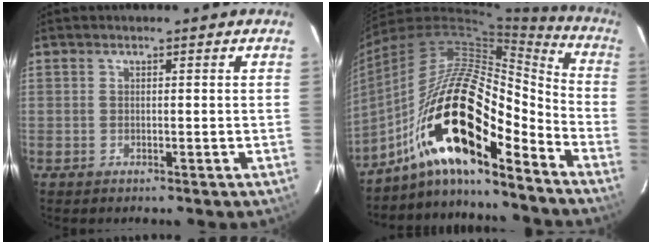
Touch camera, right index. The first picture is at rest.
{"total": 18.4, "force": [-10.2, 4.5, 14.6], "torque": [-0.269, 0.030, -0.174]}